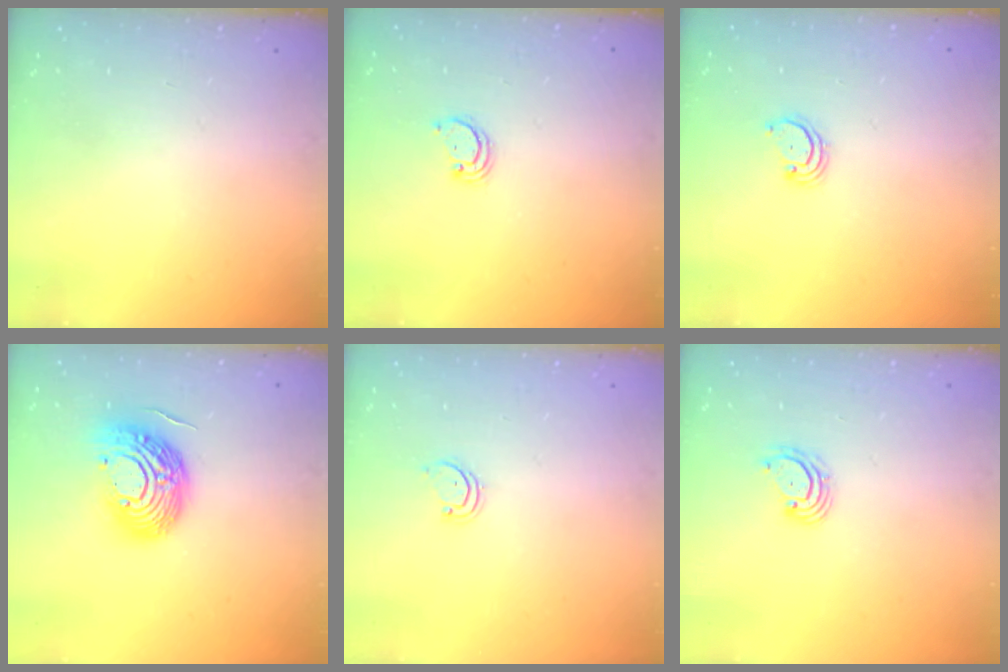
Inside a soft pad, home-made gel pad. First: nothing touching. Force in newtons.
{"total": 2.1, "press": 2.1, "slide": 0.2}
{"total": 2.8, "press": 2.8, "slide": 0.3}
{"total": 15.0, "press": 14.9, "slide": 1.5}
{"total": 1.9, "press": 1.9, "slide": 0.2}
{"total": 2.9, "press": 2.9, "slide": 0.1}